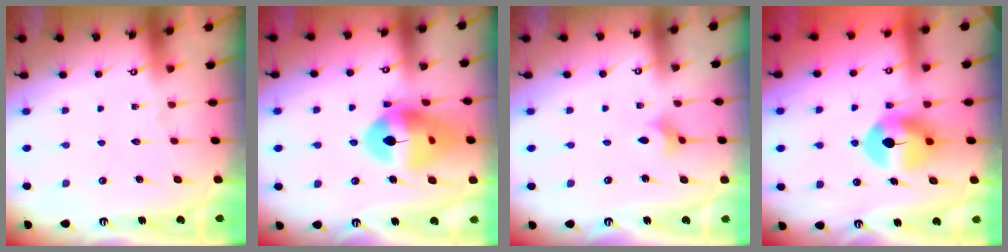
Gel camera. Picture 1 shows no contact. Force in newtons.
{"total": 17.4, "press": 17.2, "slide": 2.1}
{"total": 2.1, "press": 2.0, "slide": 0.5}
{"total": 9.4, "press": 9.3, "slide": 1.3}